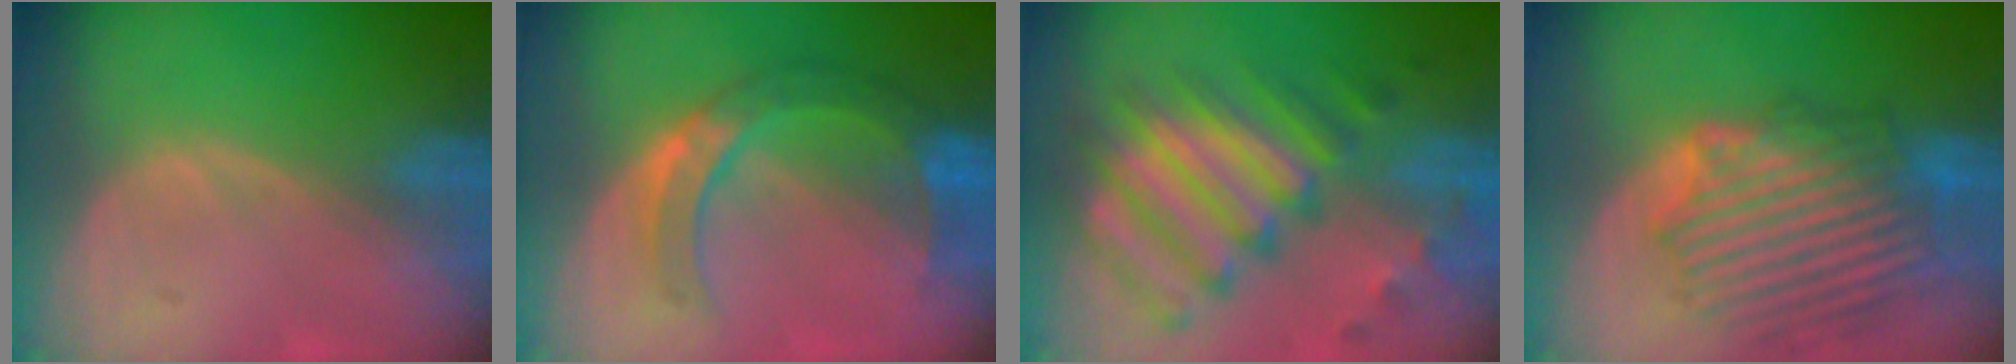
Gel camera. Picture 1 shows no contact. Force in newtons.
{"total": 7.0, "press": 6.9, "slide": 1.2}
{"total": 12.2, "press": 10.5, "slide": 6.1}
{"total": 9.9, "press": 9.8, "slide": 1.6}